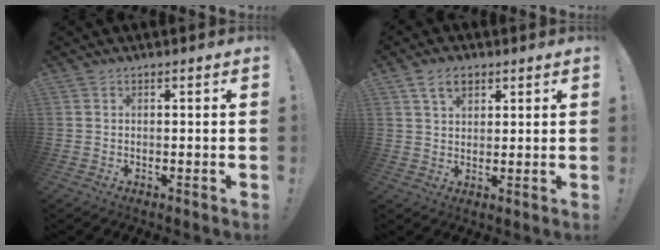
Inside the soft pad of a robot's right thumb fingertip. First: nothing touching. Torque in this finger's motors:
{"motor_torque": [0.43, 1.23, 0.01, 0.12, -0.02]}